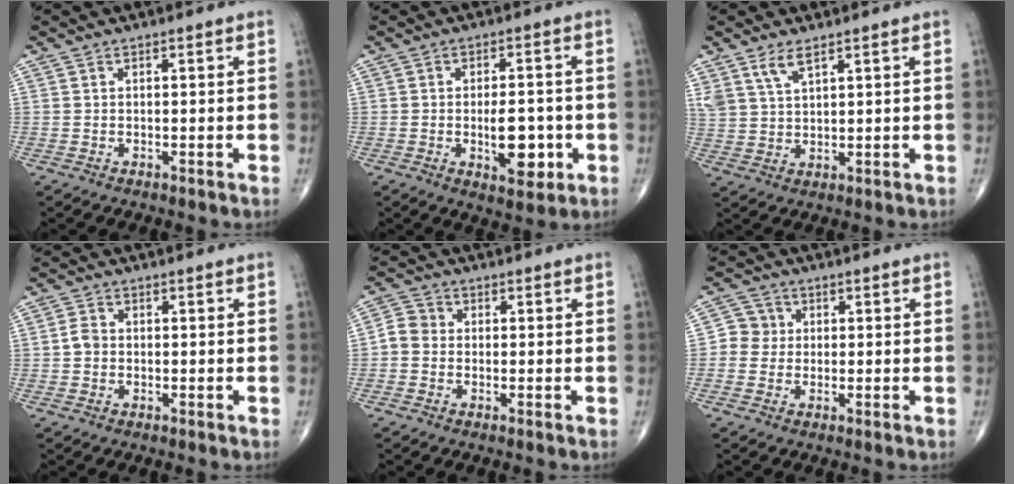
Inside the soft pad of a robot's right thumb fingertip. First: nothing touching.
{"total": 8.0, "force": [-1.8, 3.8, 6.8], "torque": [-0.081, 0.004, -0.018]}
{"total": 4.5, "force": [3.1, 1.6, 2.8], "torque": [-0.057, -0.013, 0.069]}
{"total": 2.1, "force": [-0.3, 1.7, 1.2], "torque": [-0.017, 0.005, -0.008]}
{"total": 3.5, "force": [-0.6, 3.1, 1.5], "torque": [-0.018, 0.010, -0.023]}
{"total": 3.8, "force": [0.0, 3.8, 0.7], "torque": [0.016, 0.009, -0.009]}